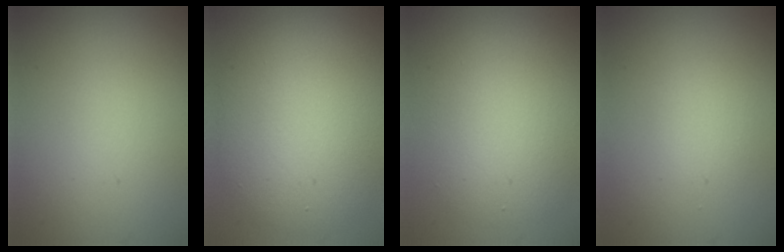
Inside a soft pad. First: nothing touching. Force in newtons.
{"total": 9.0, "press": 9.0, "slide": 1.0}
{"total": 5.3, "press": 5.3, "slide": 0.4}
{"total": 1.1, "press": 1.1, "slide": 0.1}